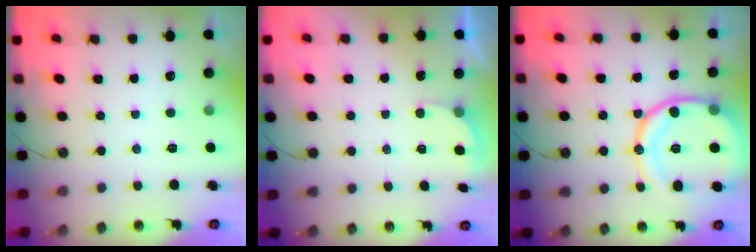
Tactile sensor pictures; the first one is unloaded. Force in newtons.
{"total": 2.3, "press": 2.1, "slide": 0.8}
{"total": 17.3, "press": 17.2, "slide": 1.9}